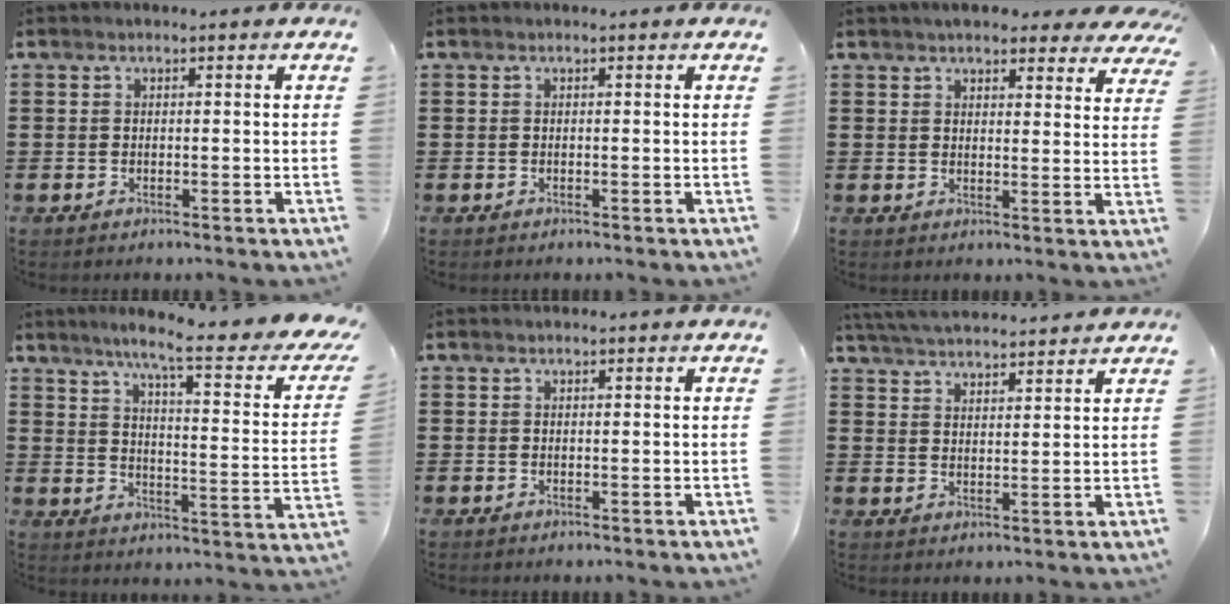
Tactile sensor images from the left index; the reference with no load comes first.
{"total": 0.0}
{"total": 4.9, "force": [4.5, 1.3, 1.2], "torque": [-0.031, -0.007, 0.083]}
{"total": 8.5, "force": [6.2, -0.2, 5.8], "torque": [-0.104, -0.050, 0.088]}
{"total": 0.0}
{"total": 4.6, "force": [4.6, 0.1, 0.8], "torque": [-0.031, -0.020, 0.082]}